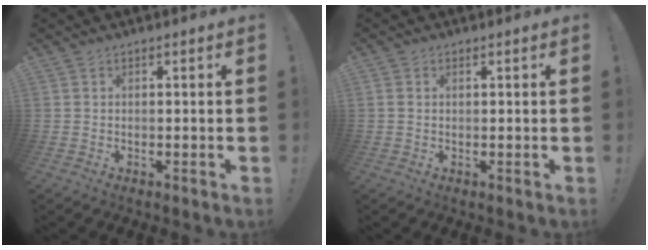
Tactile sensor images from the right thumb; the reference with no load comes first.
{"total": 0.8, "force": [0.6, 0.4, 0.4], "torque": [-0.014, 0.003, 0.013]}